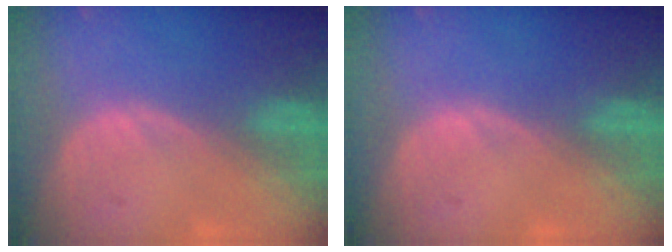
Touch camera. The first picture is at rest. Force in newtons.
{"total": 0.0}